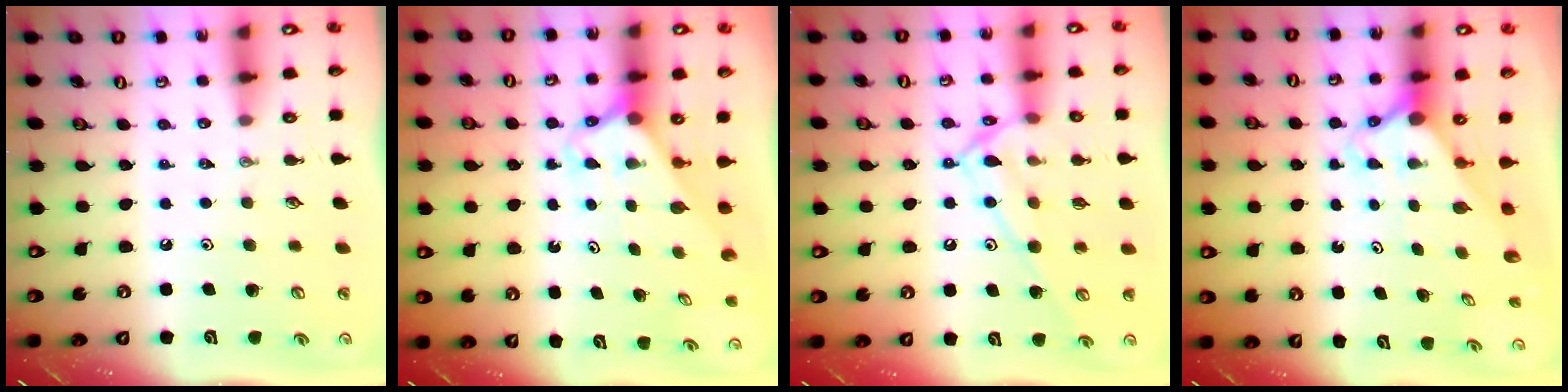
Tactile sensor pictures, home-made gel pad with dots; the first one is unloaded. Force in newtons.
{"total": 2.4, "press": 2.4, "slide": 0.1}
{"total": 14.1, "press": 14.1, "slide": 0.9}
{"total": 2.6, "press": 2.6, "slide": 0.2}